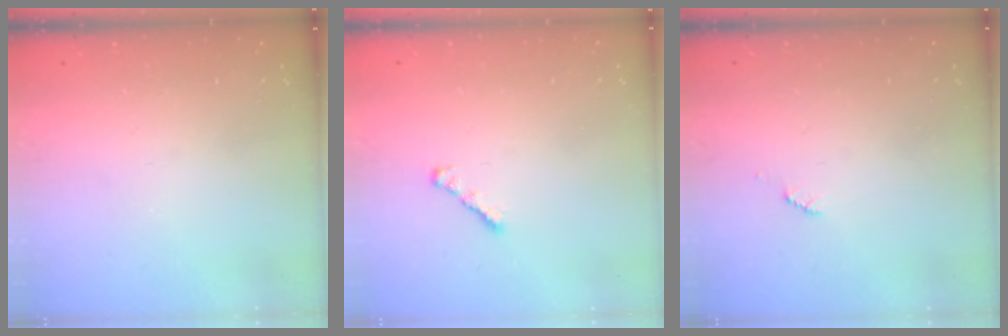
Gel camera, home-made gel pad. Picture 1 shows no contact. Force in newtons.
{"total": 2.4, "press": 2.3, "slide": 0.6}
{"total": 2.5, "press": 2.5, "slide": 0.4}